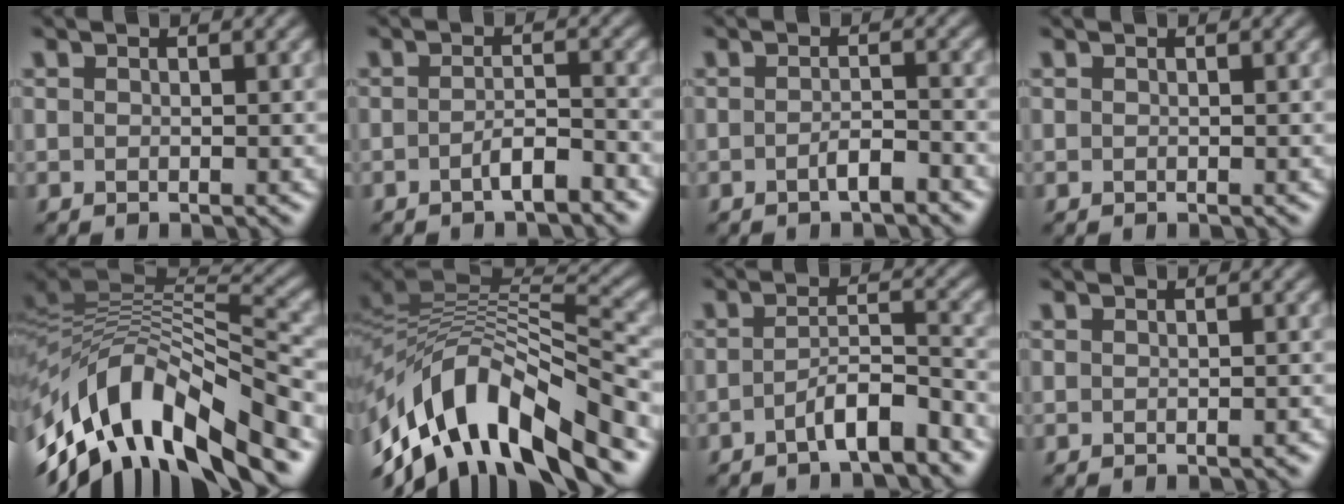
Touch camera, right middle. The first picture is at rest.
{"total": 2.3, "force": [-1.3, 0.6, 1.8], "torque": [-0.030, 0.006, -0.025]}
{"total": 1.9, "force": [-1.1, 0.5, 1.5], "torque": [-0.027, 0.003, -0.020]}
{"total": 0.0}
{"total": 13.0, "force": [-5.8, 5.3, 10.3], "torque": [-0.195, 0.015, -0.099]}
{"total": 12.7, "force": [-6.7, 5.3, 9.4], "torque": [-0.176, 0.018, -0.119]}
{"total": 4.2, "force": [-2.6, 1.0, 3.1], "torque": [-0.054, 0.008, -0.048]}
{"total": 0.6, "force": [-0.4, 0.1, 0.5], "torque": [-0.007, 0.002, -0.004]}